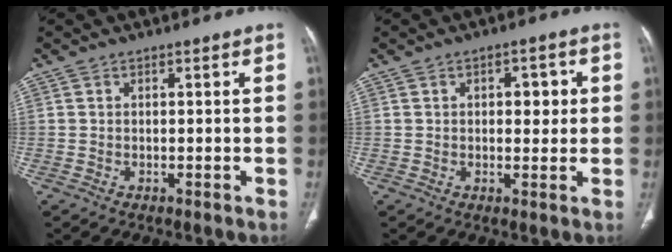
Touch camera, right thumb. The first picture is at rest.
{"total": 4.6, "force": [1.0, 2.5, 3.7], "torque": [-0.033, -0.001, 0.013]}